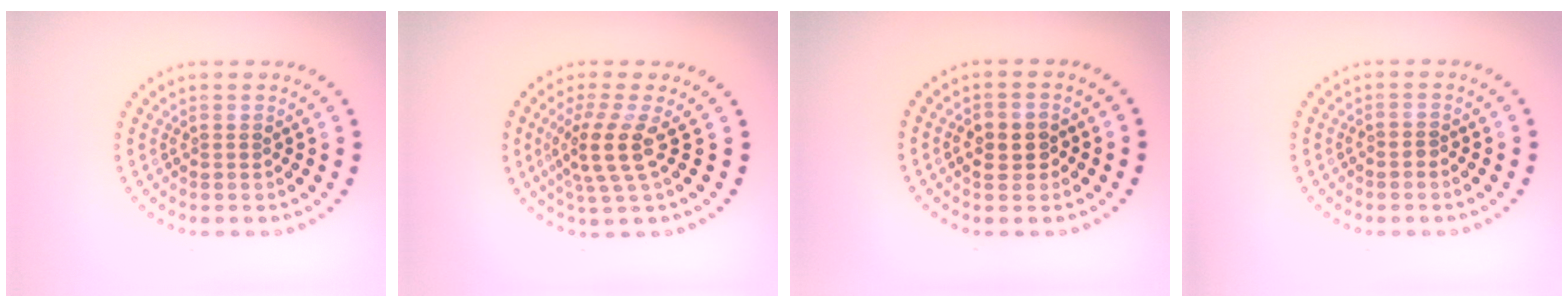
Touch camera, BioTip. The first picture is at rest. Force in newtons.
{"total": 3.7, "press": 2.8, "slide": 2.4}
{"total": 2.6, "press": 2.6, "slide": 0.3}
{"total": 0.6, "press": 0.3, "slide": 0.5}